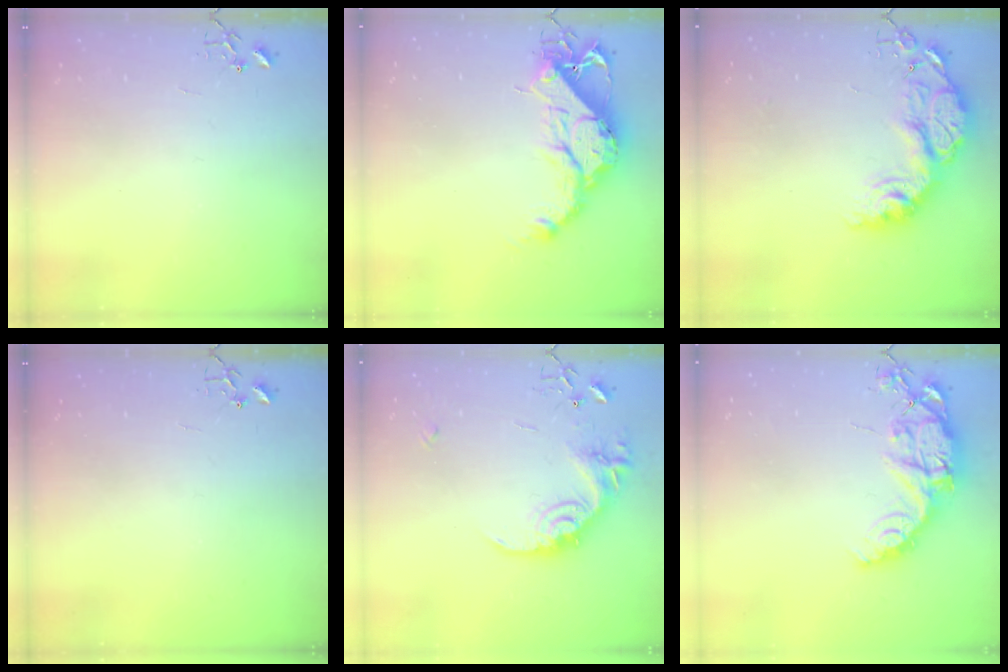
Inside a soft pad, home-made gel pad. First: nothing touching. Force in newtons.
{"total": 17.2, "press": 17.1, "slide": 1.3}
{"total": 19.9, "press": 19.9, "slide": 1.4}
{"total": 0.0}
{"total": 18.0, "press": 17.9, "slide": 1.1}
{"total": 16.6, "press": 16.5, "slide": 1.3}